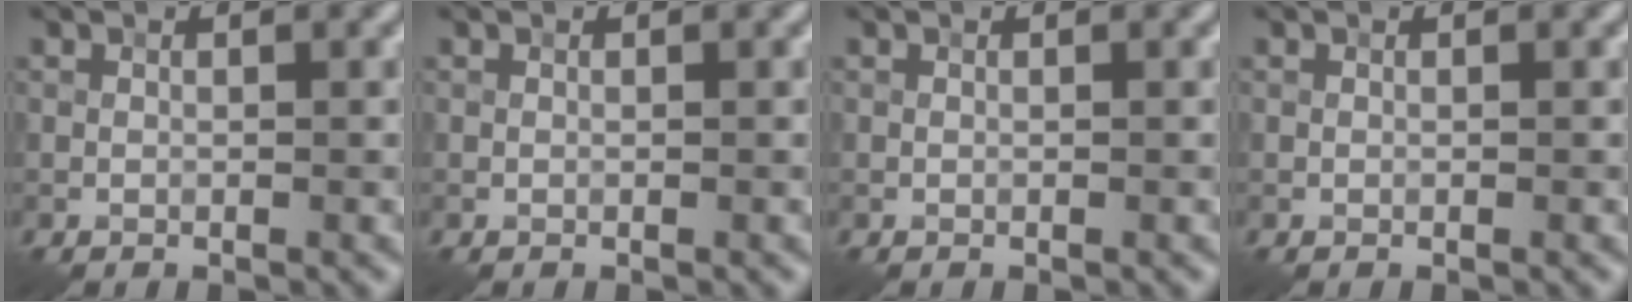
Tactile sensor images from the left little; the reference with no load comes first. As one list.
[{"total": 0.0}, {"total": 0.0}, {"total": 0.0}]